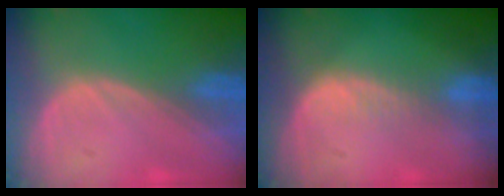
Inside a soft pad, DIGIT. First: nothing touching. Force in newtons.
{"total": 2.0, "press": 2.0, "slide": 0.1}